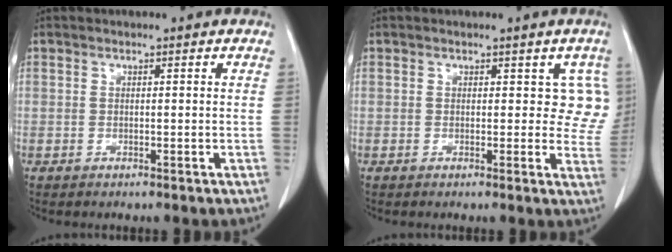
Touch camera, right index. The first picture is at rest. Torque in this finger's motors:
{"motor_torque": [0.11, 0.06, 0.06, 0.00]}